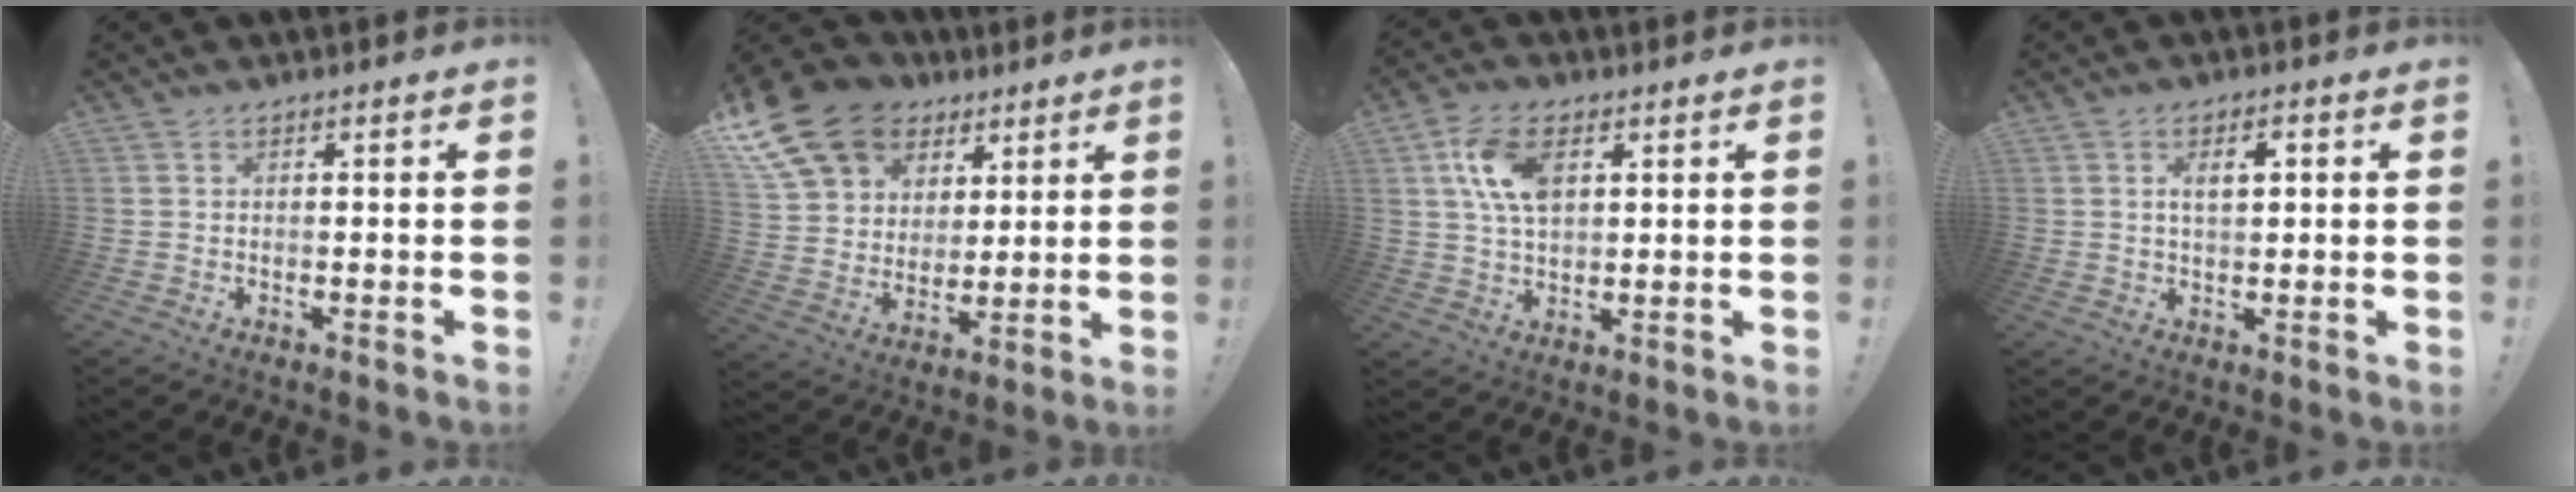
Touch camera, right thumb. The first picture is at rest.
{"total": 18.5, "force": [10.6, 13.2, 7.6], "torque": [-0.131, -0.059, 0.221]}
{"total": 11.2, "force": [3.6, 6.5, 8.3], "torque": [-0.157, 0.005, 0.068]}
{"total": 4.5, "force": [1.1, 2.3, 3.8], "torque": [-0.046, -0.002, 0.010]}